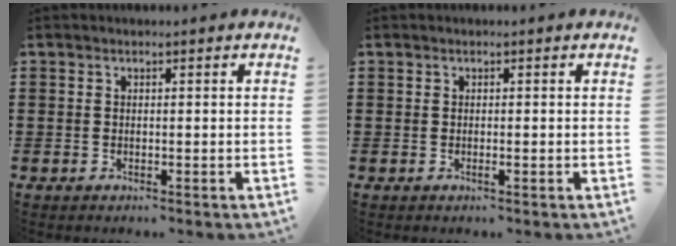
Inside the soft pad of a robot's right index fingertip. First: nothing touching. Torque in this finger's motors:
{"motor_torque": [-0.22, 0.30, 0.04, 0.00]}